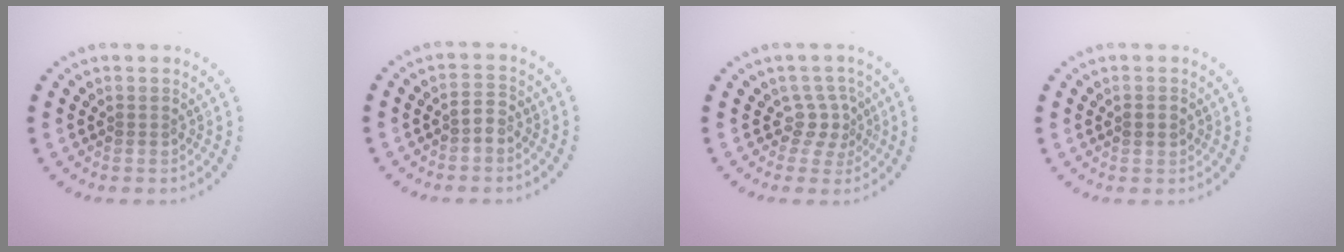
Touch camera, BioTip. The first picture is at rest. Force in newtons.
{"total": 1.4, "press": 1.4, "slide": 0.4}
{"total": 2.4, "press": 1.5, "slide": 1.9}
{"total": 1.5, "press": 1.5, "slide": 0.0}